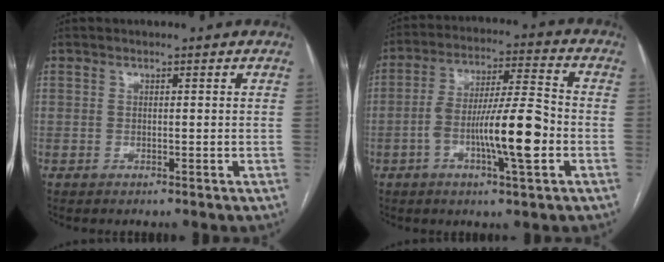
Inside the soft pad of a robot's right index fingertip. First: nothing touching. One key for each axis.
{"total": 12.8, "fx": -3.6, "fy": 1.4, "fz": 12.2, "tx": -0.217, "ty": 0.009, "tz": -0.064}